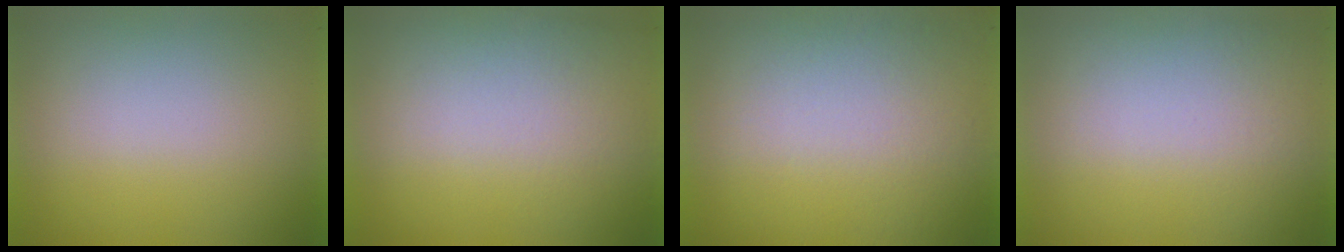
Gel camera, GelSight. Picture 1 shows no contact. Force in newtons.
{"total": 2.2}
{"total": 4.4}
{"total": 1.4}